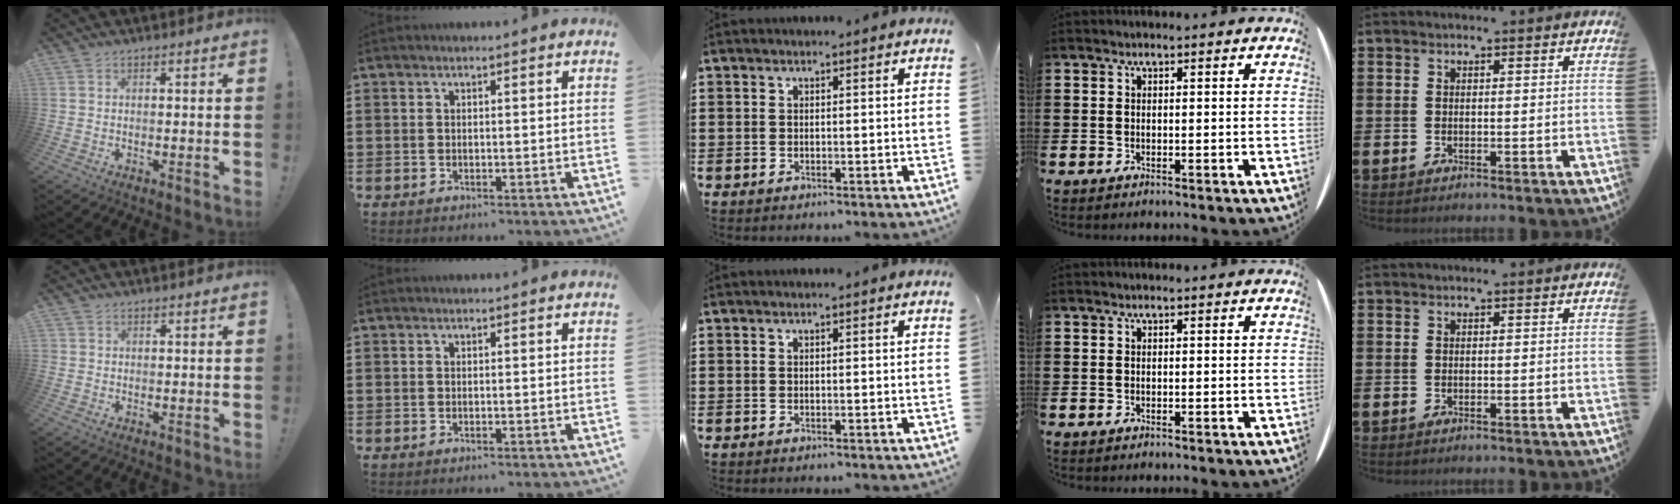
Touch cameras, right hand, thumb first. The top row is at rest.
{"thumb": {"total": 0.7, "force": [0.0, 0.7, -0.1], "torque": [-0.002, 0.002, 0.001]}}